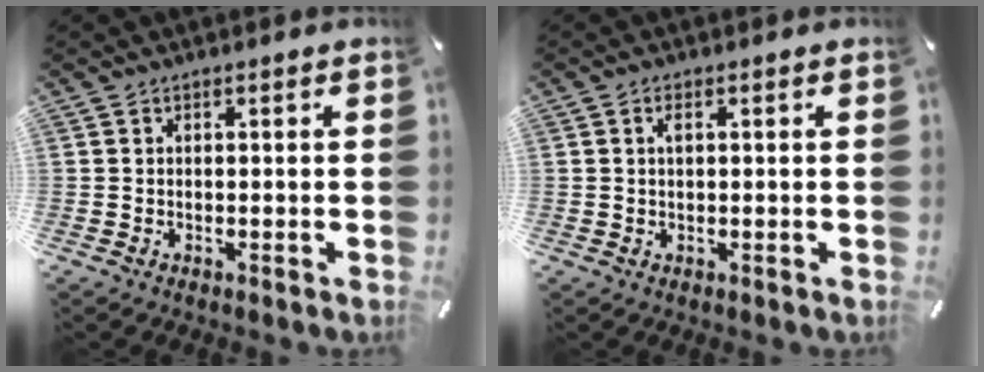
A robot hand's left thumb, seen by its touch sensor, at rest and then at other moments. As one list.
[{"total": 1.6, "force": [0.4, 0.7, 1.4], "torque": [-0.029, 0.004, 0.006]}]